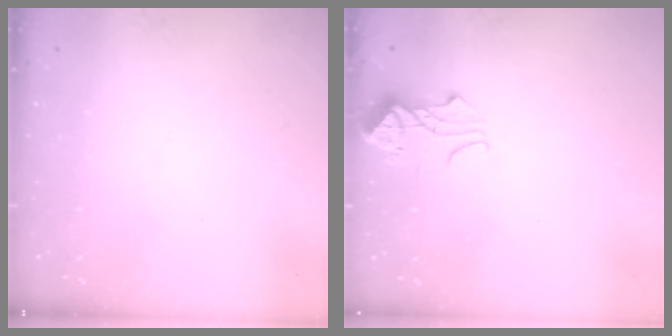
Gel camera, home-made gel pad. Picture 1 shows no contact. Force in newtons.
{"total": 0.6, "press": 0.6, "slide": 0.2}